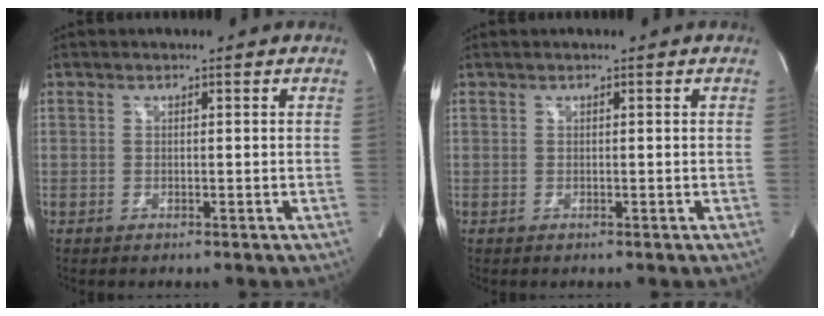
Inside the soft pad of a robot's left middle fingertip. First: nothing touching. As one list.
[{"total": 0.0}]